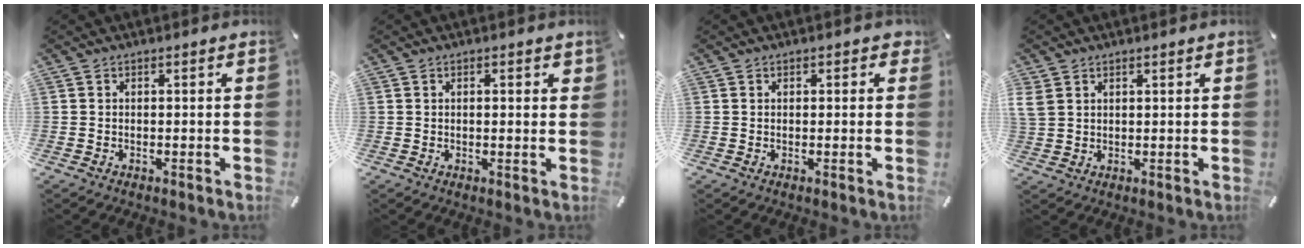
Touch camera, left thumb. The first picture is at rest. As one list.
[{"total": 1.3, "force": [0.4, 0.5, 1.1], "torque": [-0.015, -0.001, 0.005]}, {"total": 1.1, "force": [0.5, 0.8, 0.6], "torque": [0.004, -0.001, 0.004]}, {"total": 3.3, "force": [2.0, 2.3, 1.1], "torque": [-0.034, -0.001, 0.038]}]